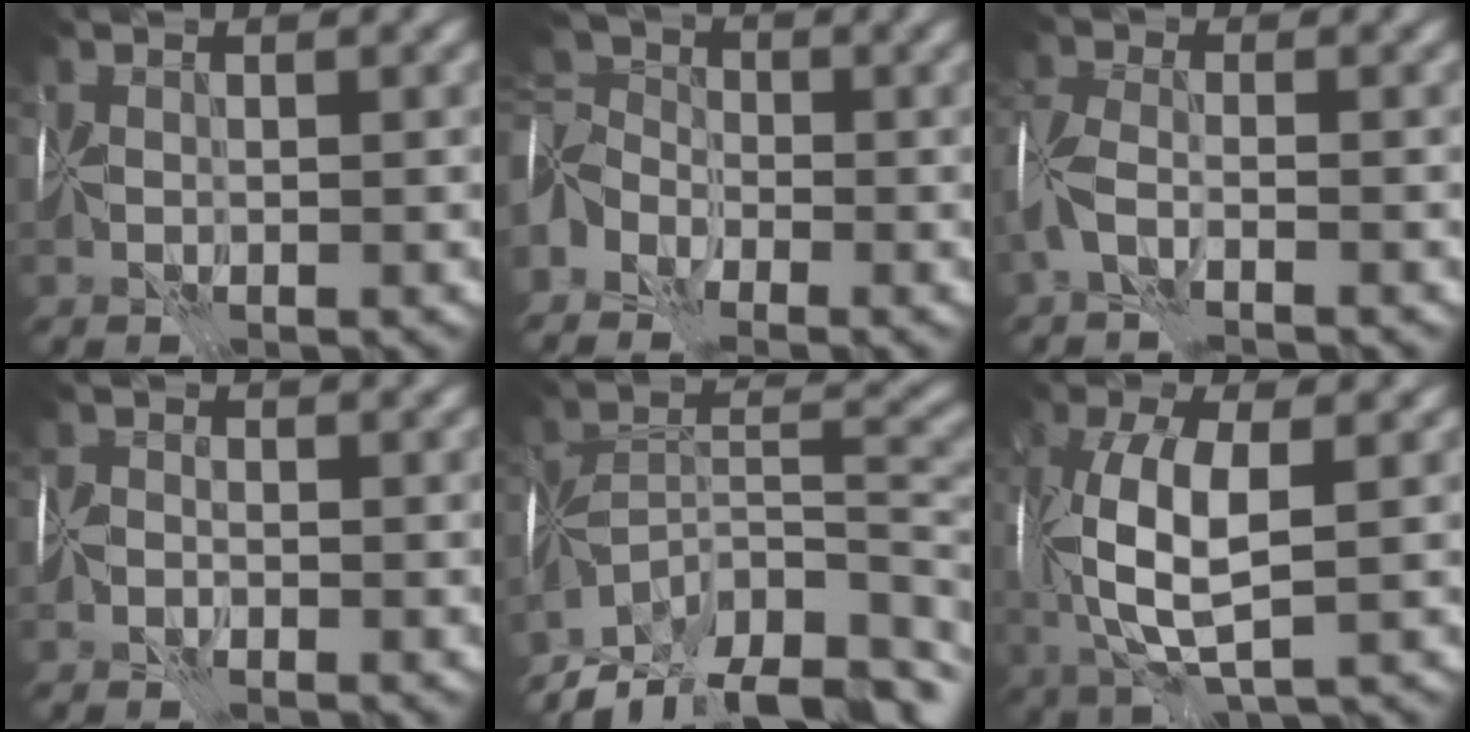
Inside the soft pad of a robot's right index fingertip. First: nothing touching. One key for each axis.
{"total": 5.0, "fx": -3.3, "fy": 3.1, "fz": 2.3, "tx": -0.043, "ty": 0.002, "tz": -0.082}
{"total": 3.5, "fx": -2.2, "fy": 1.2, "fz": 2.4, "tx": -0.052, "ty": 0.004, "tz": -0.055}
{"total": 1.2, "fx": -1.0, "fy": 0.6, "fz": 0.1, "tx": 0.005, "ty": 0.005, "tz": -0.026}
{"total": 13.4, "fx": -9.5, "fy": 5.7, "fz": 7.6, "tx": -0.149, "ty": 0.014, "tz": -0.144}
{"total": 8.1, "fx": 0.8, "fy": 3.4, "fz": 7.3, "tx": -0.163, "ty": 0.014, "tz": 0.015}